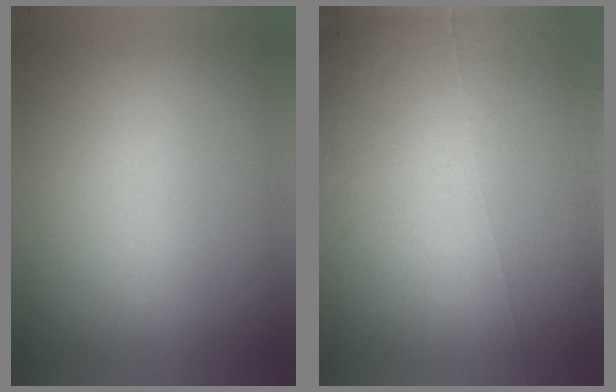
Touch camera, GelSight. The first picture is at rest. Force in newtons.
{"total": 4.4}